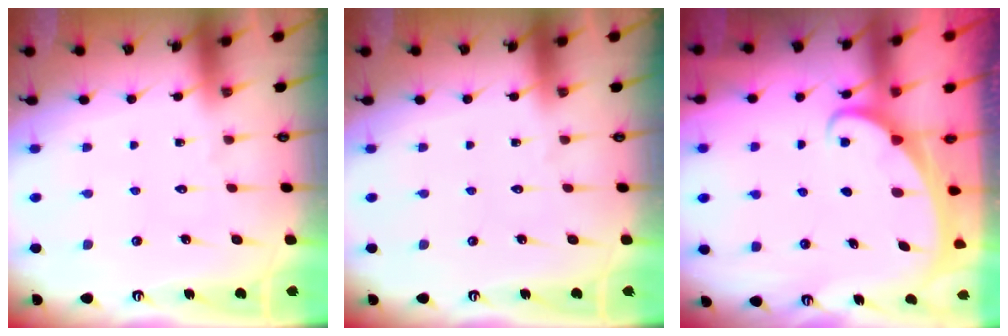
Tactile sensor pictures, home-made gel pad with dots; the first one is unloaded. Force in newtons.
{"total": 0.0}
{"total": 1.8, "press": 1.8, "slide": 0.2}